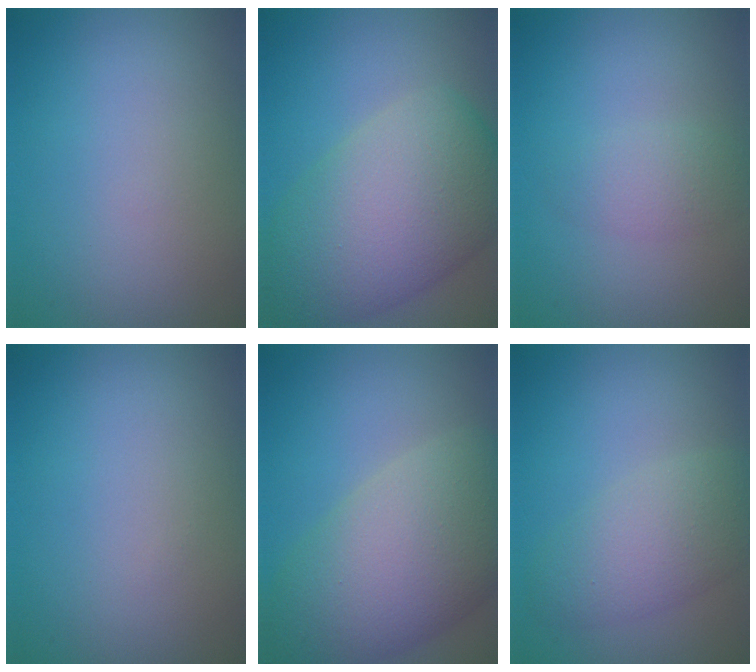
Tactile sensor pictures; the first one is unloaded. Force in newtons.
{"total": 10.8, "press": 10.8, "slide": 0.3}
{"total": 2.0, "press": 2.0, "slide": 0.0}
{"total": 0.0}
{"total": 9.8, "press": 9.8, "slide": 0.3}
{"total": 4.2, "press": 4.2, "slide": 0.1}